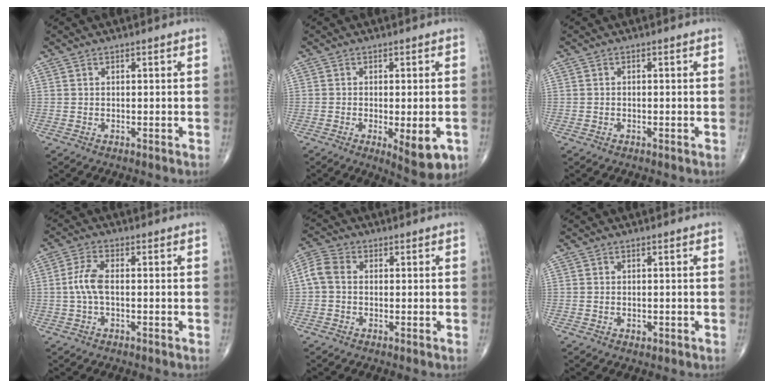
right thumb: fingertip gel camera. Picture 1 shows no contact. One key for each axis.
{"total": 8.3, "fx": -2.7, "fy": 2.7, "fz": 7.3, "tx": -0.094, "ty": -0.010, "tz": -0.033}
{"total": 0.0}
{"total": 4.7, "fx": -0.3, "fy": 2.0, "fz": 4.3, "tx": -0.106, "ty": 0.010, "tz": -0.011}
{"total": 4.7, "fx": 0.0, "fy": 3.5, "fz": 3.2, "tx": -0.070, "ty": 0.014, "tz": -0.012}
{"total": 1.0, "fx": -0.3, "fy": 0.7, "fz": 0.6, "tx": -0.010, "ty": 0.001, "tz": -0.003}